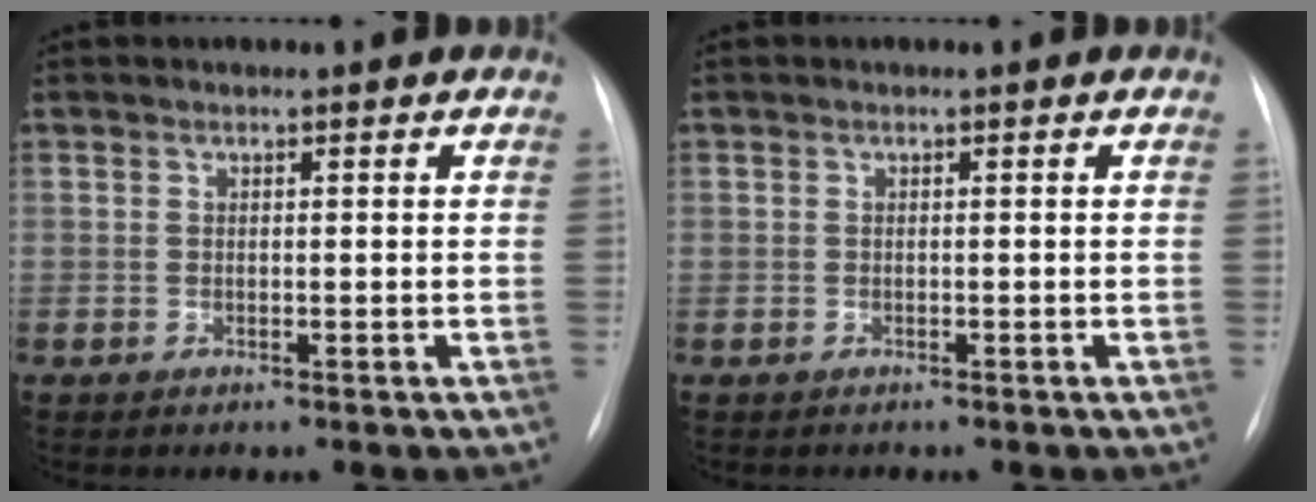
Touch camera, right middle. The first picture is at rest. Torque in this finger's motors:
{"motor_torque": [-1.70, 0.39, -0.29, -0.17]}